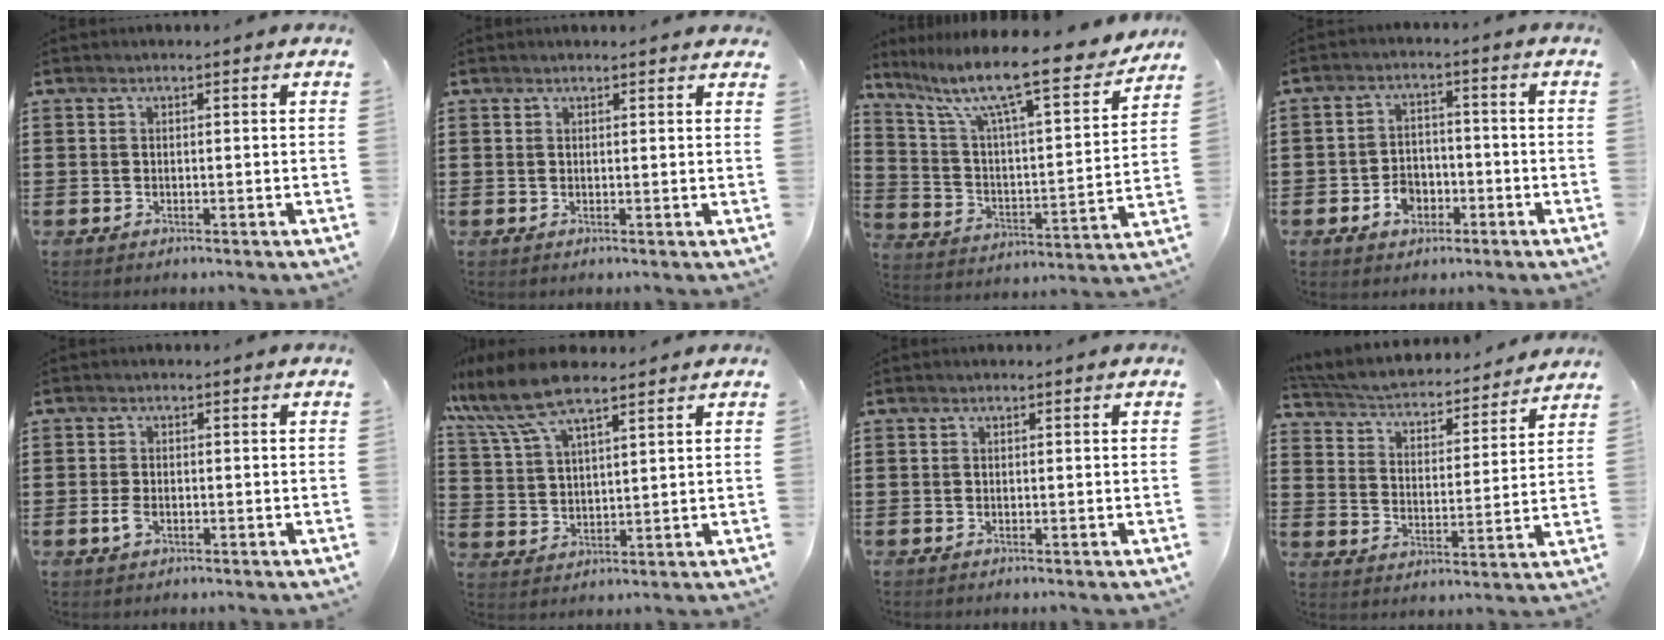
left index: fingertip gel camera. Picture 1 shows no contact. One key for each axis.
{"total": 1.1, "fx": 1.0, "fy": -0.1, "fz": 0.4, "tx": -0.008, "ty": -0.002, "tz": 0.020}
{"total": 11.9, "fx": 9.4, "fy": 1.4, "fz": 7.2, "tx": -0.159, "ty": -0.066, "tz": 0.149}
{"total": 4.3, "fx": -2.2, "fy": 3.1, "fz": 2.1, "tx": -0.033, "ty": 0.003, "tz": -0.042}
{"total": 2.3, "fx": -0.7, "fy": 1.2, "fz": 1.8, "tx": -0.058, "ty": -0.009, "tz": -0.019}
{"total": 8.6, "fx": 6.4, "fy": 2.6, "fz": 5.1, "tx": -0.128, "ty": -0.017, "tz": 0.114}
{"total": 0.0}
{"total": 3.5, "fx": 3.4, "fy": 0.3, "fz": 0.7, "tx": -0.035, "ty": -0.032, "tz": 0.048}